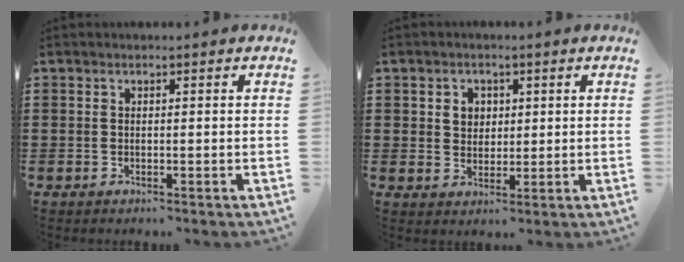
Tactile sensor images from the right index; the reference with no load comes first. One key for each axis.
{"total": 3.0, "fx": 1.0, "fy": 2.6, "fz": 1.0, "tx": -0.029, "ty": 0.011, "tz": 0.015}